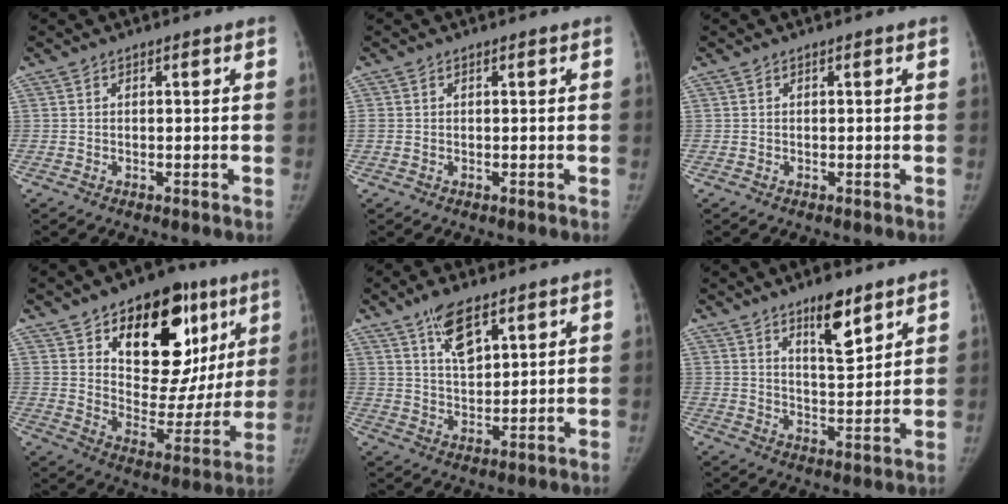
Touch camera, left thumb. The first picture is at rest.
{"total": 0.8, "force": [-0.2, 0.6, 0.4], "torque": [-0.012, 0.000, -0.005]}
{"total": 0.0}
{"total": 24.2, "force": [10.9, 13.9, 16.5], "torque": [-0.172, -0.025, 0.169]}
{"total": 7.5, "force": [4.5, 3.1, 5.0], "torque": [-0.070, -0.030, 0.084]}
{"total": 8.3, "force": [5.4, 2.8, 5.6], "torque": [-0.067, -0.040, 0.089]}